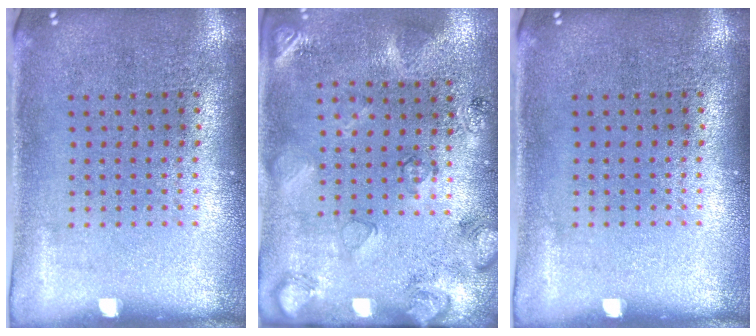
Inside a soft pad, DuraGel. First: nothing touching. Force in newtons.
{"total": 2.5, "press": 1.8, "slide": 1.8}
{"total": 0.0}